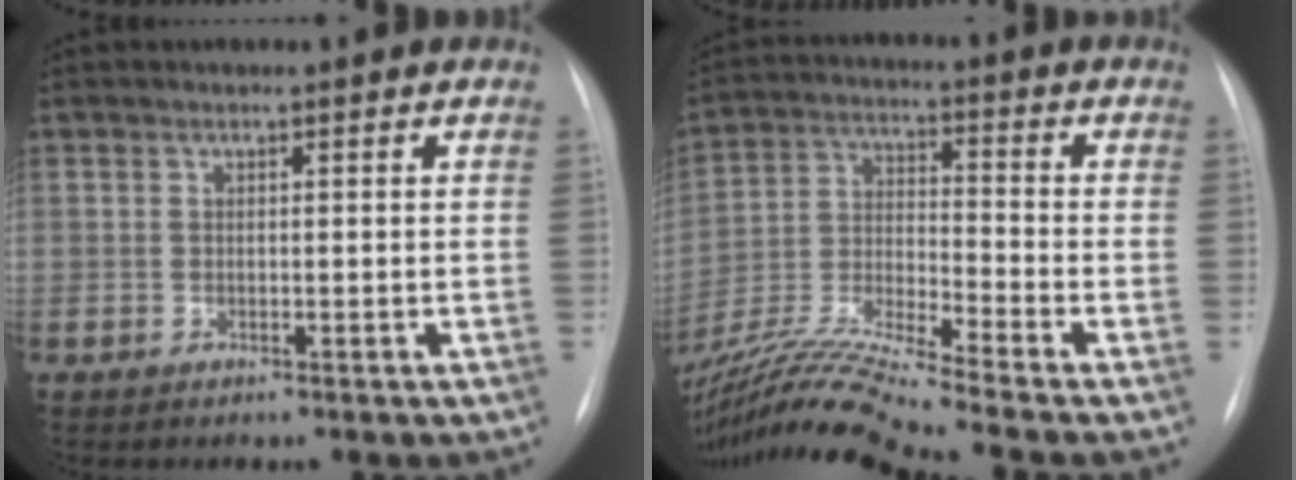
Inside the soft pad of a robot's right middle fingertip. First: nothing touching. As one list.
[{"total": 16.1, "force": [-14.0, -2.1, 7.6], "torque": [-0.165, -0.020, -0.260]}]